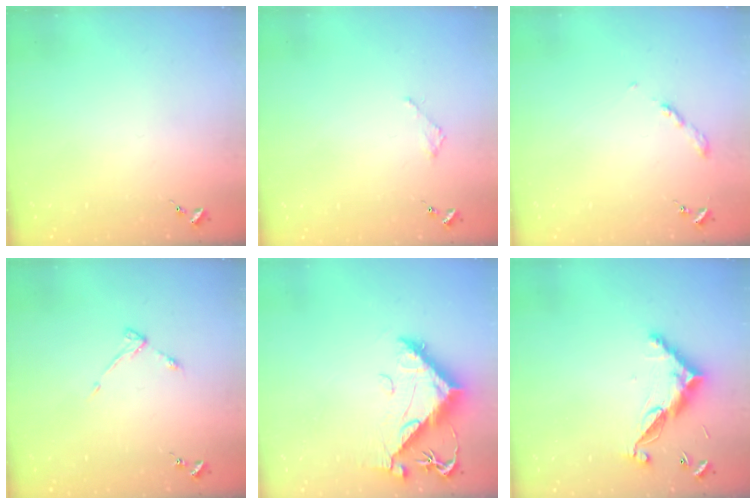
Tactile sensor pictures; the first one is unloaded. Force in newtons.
{"total": 2.1, "press": 2.1, "slide": 0.2}
{"total": 2.7, "press": 2.6, "slide": 0.3}
{"total": 3.9, "press": 3.9, "slide": 0.6}
{"total": 12.3, "press": 12.2, "slide": 1.5}
{"total": 12.2, "press": 12.1, "slide": 0.3}